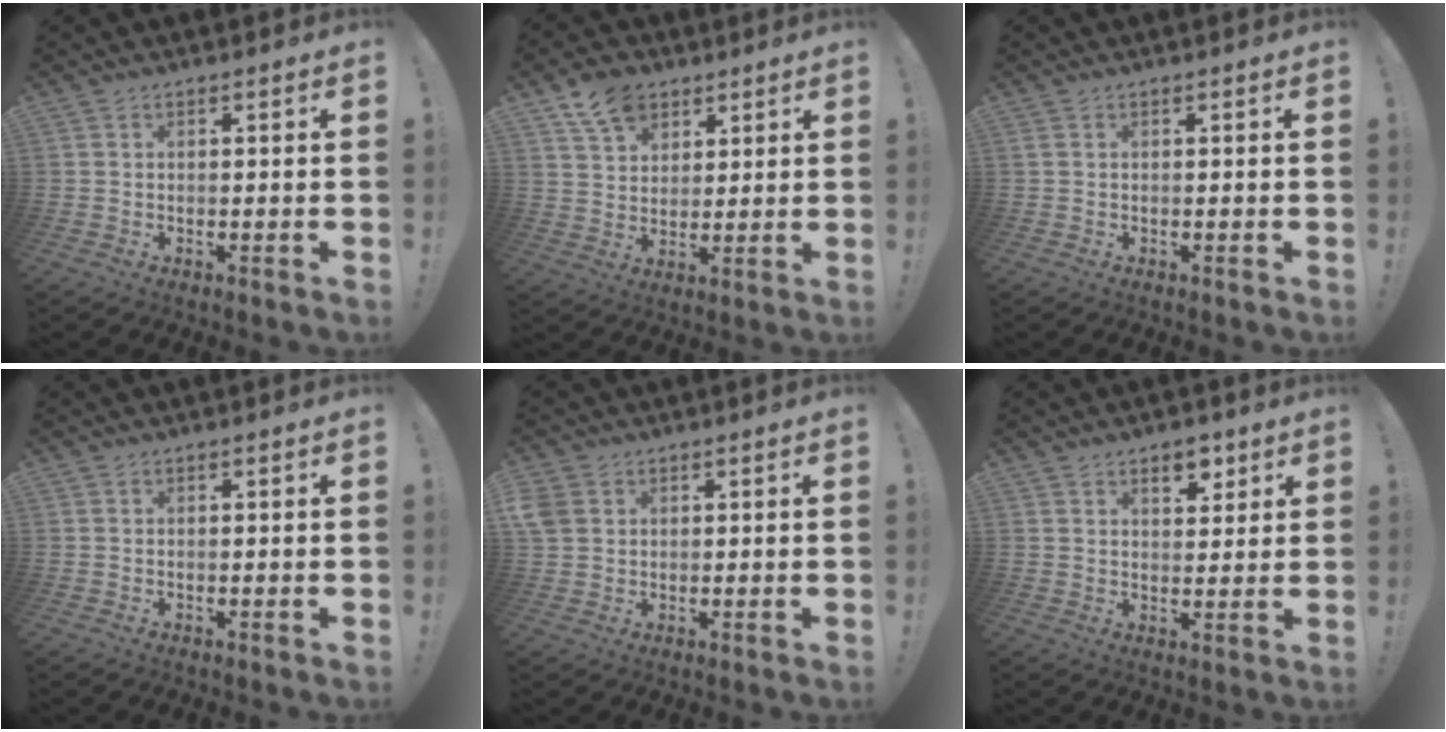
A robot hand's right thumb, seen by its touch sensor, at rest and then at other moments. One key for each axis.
{"total": 10.3, "fx": 6.4, "fy": 7.1, "fz": 4.0, "tx": -0.058, "ty": -0.030, "tz": 0.121}
{"total": 0.0}
{"total": 0.0}
{"total": 4.7, "fx": 1.8, "fy": 3.8, "fz": 2.0, "tx": -0.044, "ty": 0.002, "tz": 0.037}
{"total": 6.2, "fx": 3.7, "fy": 3.7, "fz": 3.3, "tx": -0.022, "ty": -0.018, "tz": 0.060}